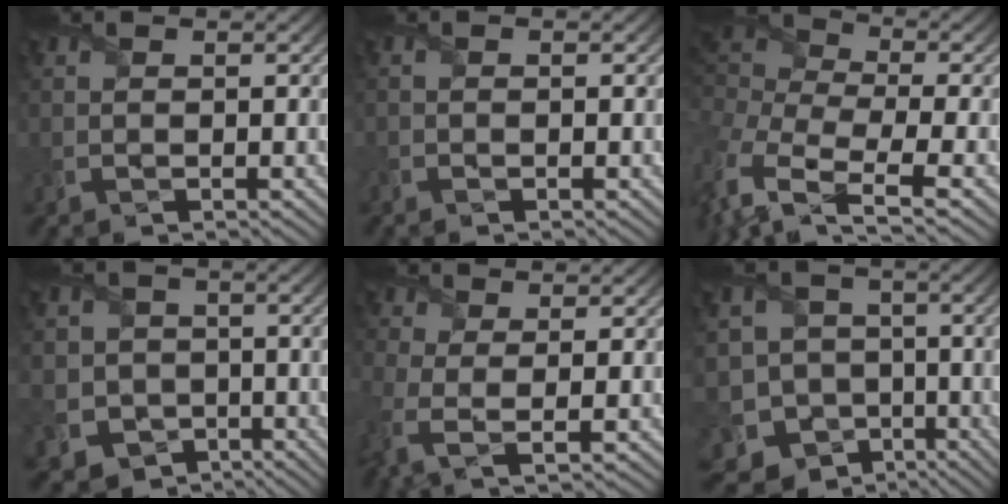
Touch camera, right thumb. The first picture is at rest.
{"total": 0.6, "force": [-0.5, 0.2, 0.2], "torque": [-0.001, -0.001, -0.009]}
{"total": 11.2, "force": [-1.7, 6.2, 9.2], "torque": [-0.254, 0.000, -0.011]}
{"total": 7.6, "force": [-1.9, 7.2, 1.5], "torque": [-0.059, -0.005, -0.063]}
{"total": 5.3, "force": [-0.6, 2.5, 4.6], "torque": [-0.131, -0.008, -0.014]}
{"total": 12.5, "force": [-6.5, 10.2, 3.2], "torque": [-0.115, -0.019, -0.116]}